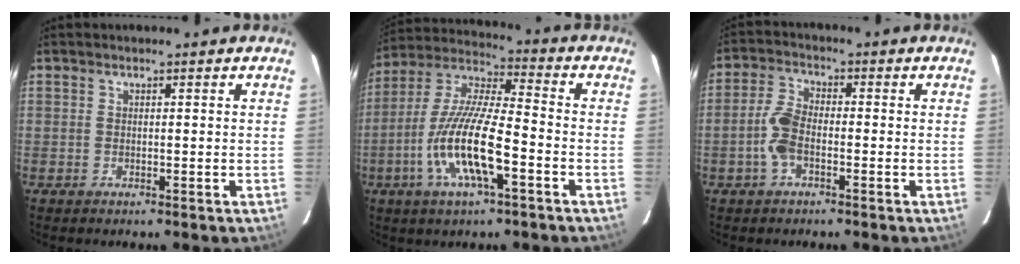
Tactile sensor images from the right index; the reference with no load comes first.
{"total": 15.4, "force": [-5.7, 3.4, 13.9], "torque": [-0.284, -0.010, -0.114]}
{"total": 5.4, "force": [-1.9, 2.6, 4.3], "torque": [-0.101, 0.009, -0.039]}